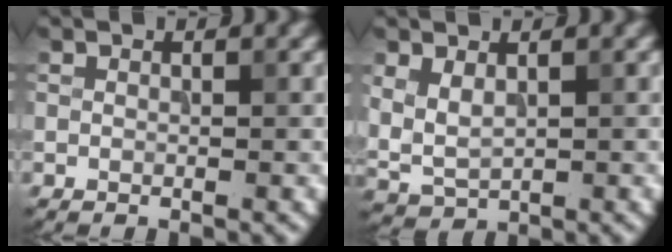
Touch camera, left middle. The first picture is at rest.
{"total": 2.7, "force": [0.8, 1.7, 2.0], "torque": [-0.050, -0.003, 0.022]}